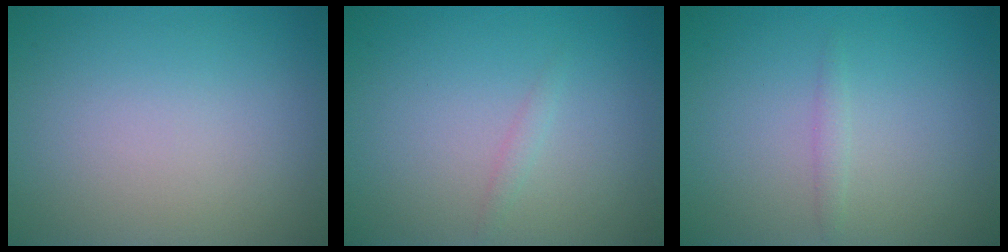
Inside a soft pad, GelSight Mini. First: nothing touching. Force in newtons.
{"total": 0.7, "press": 0.7, "slide": 0.0}
{"total": 0.8, "press": 0.8, "slide": 0.0}